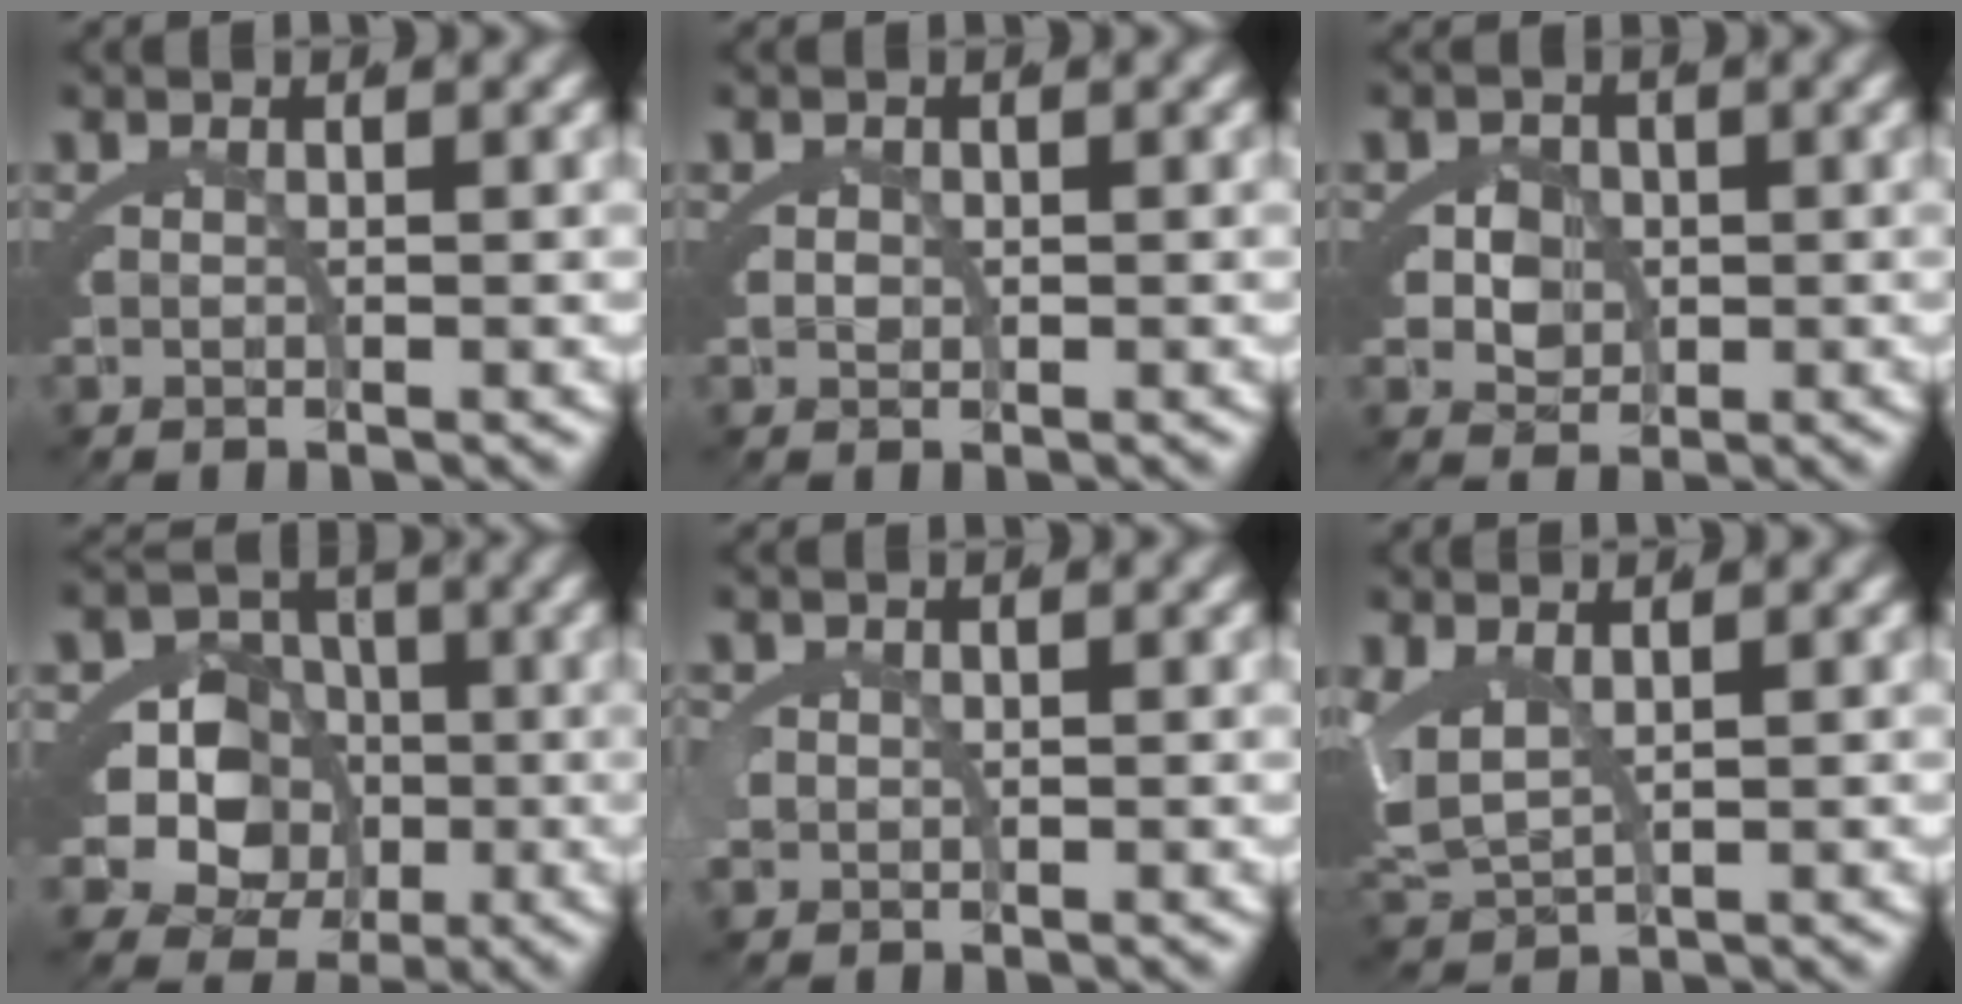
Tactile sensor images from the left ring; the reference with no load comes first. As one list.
[{"total": 1.1, "force": [0.0, 0.9, 0.6], "torque": [-0.020, -0.009, 0.004]}, {"total": 4.8, "force": [-0.4, 4.2, 2.4], "torque": [-0.048, -0.023, -0.001]}, {"total": 12.1, "force": [-2.0, 10.0, 6.5], "torque": [-0.127, -0.053, -0.029]}, {"total": 1.6, "force": [0.0, 1.4, 0.7], "torque": [-0.028, -0.010, 0.006]}, {"total": 4.2, "force": [0.4, 3.0, 3.0], "torque": [-0.101, -0.027, 0.029]}]